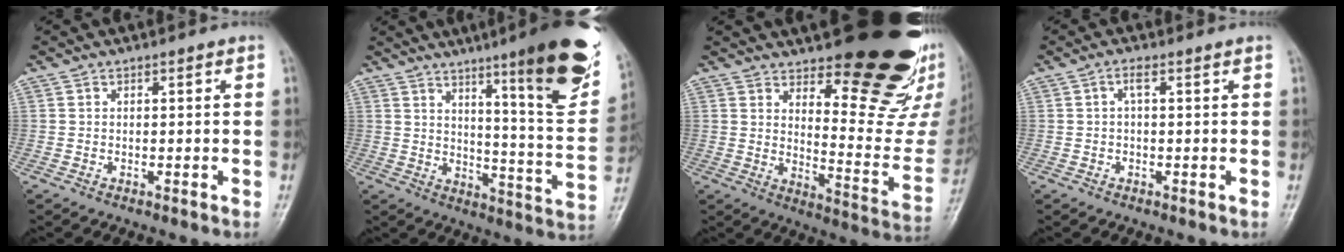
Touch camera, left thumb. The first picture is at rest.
{"total": 21.7, "force": [12.3, 2.8, 17.7], "torque": [-0.205, -0.064, 0.178]}
{"total": 22.9, "force": [15.1, 7.1, 15.7], "torque": [-0.165, -0.124, 0.207]}
{"total": 1.7, "force": [0.4, 0.5, 1.6], "torque": [-0.034, 0.010, 0.008]}